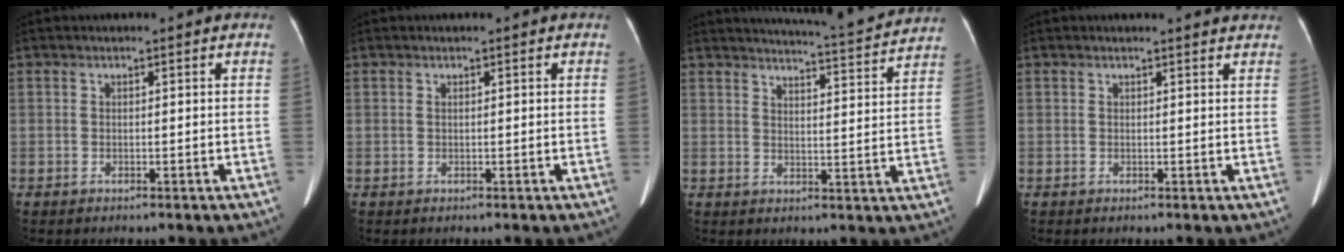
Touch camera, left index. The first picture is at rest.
{"total": 0.0}
{"total": 12.3, "force": [11.8, -0.6, 3.2], "torque": [-0.055, -0.018, 0.144]}
{"total": 3.4, "force": [3.4, 0.2, 0.5], "torque": [-0.008, -0.001, 0.024]}